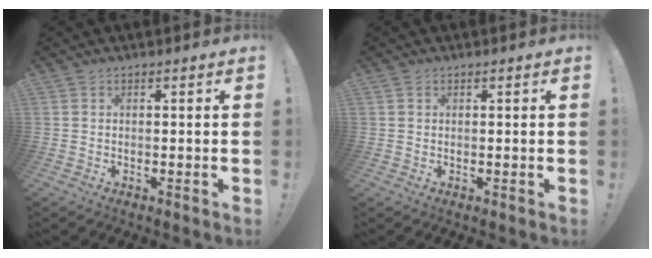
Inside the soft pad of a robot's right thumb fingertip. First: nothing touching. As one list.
[{"total": 0.8, "force": [0.3, 0.7, 0.0], "torque": [0.005, -0.001, 0.006]}]